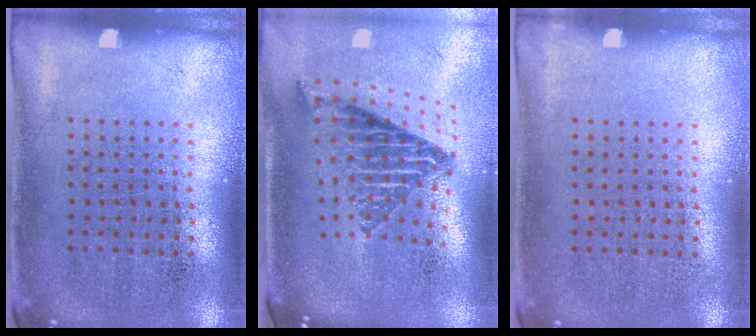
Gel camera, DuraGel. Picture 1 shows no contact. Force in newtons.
{"total": 2.0, "press": 1.5, "slide": 1.4}
{"total": 0.0}